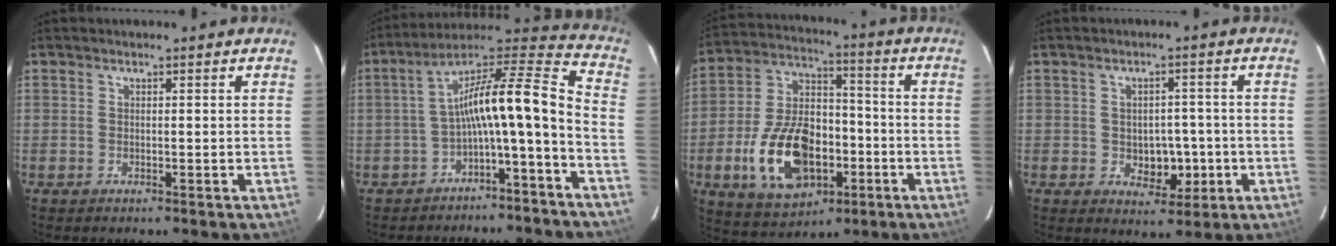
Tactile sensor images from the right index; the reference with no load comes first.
{"total": 13.6, "force": [-4.3, 1.1, 12.9], "torque": [-0.205, 0.046, -0.069]}
{"total": 16.4, "force": [-5.4, 9.1, 12.5], "torque": [-0.251, 0.010, -0.087]}
{"total": 5.5, "force": [-1.2, 3.7, 3.8], "torque": [-0.042, 0.010, -0.008]}